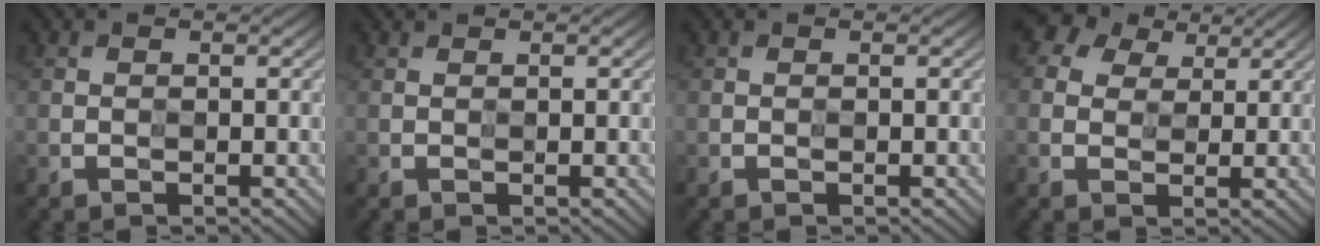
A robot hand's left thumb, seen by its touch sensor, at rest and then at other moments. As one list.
[{"total": 0.6, "force": [0.6, -0.1, -0.1], "torque": [0.003, 0.003, 0.016]}, {"total": 0.0}, {"total": 7.1, "force": [4.6, 4.9, 2.3], "torque": [-0.060, 0.021, 0.080]}]